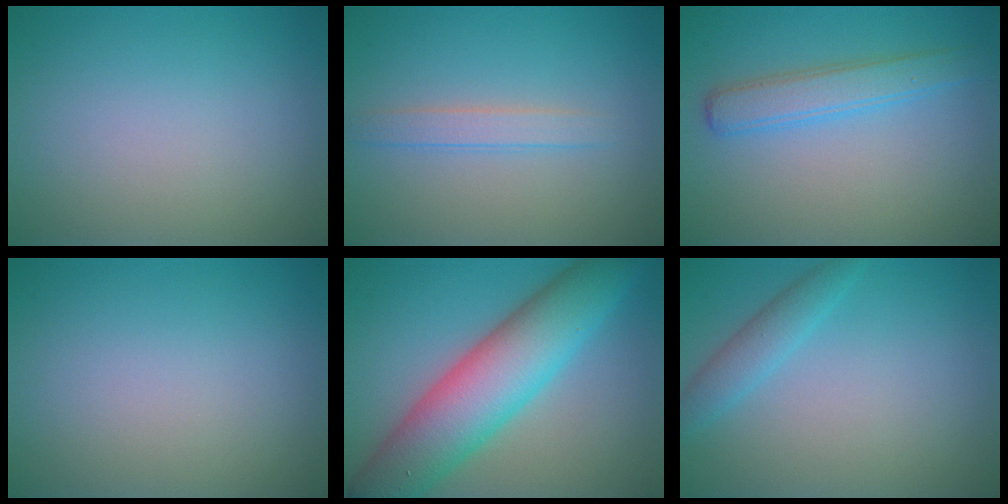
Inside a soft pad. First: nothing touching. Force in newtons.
{"total": 1.8, "press": 1.7, "slide": 0.2}
{"total": 3.1, "press": 3.1, "slide": 0.1}
{"total": 0.0}
{"total": 9.8, "press": 9.8, "slide": 0.1}
{"total": 2.2, "press": 2.2, "slide": 0.1}